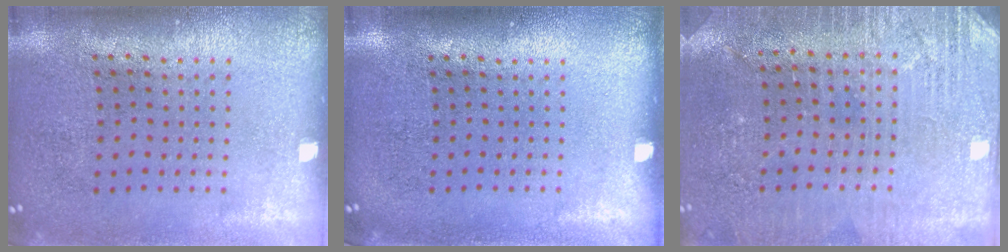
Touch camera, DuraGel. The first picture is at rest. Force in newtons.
{"total": 0.0}
{"total": 2.9, "press": 2.9, "slide": 0.4}